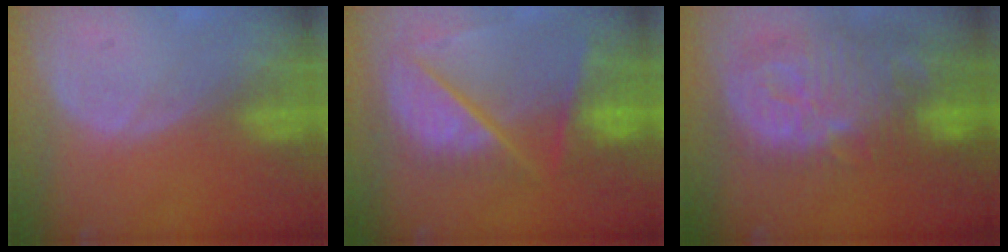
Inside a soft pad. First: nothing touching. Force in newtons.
{"total": 11.0, "press": 9.2, "slide": 6.1}
{"total": 14.0, "press": 12.2, "slide": 6.8}